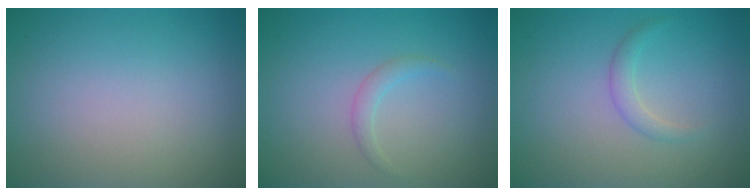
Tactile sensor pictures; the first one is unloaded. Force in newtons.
{"total": 1.1, "press": 1.1, "slide": 0.1}
{"total": 1.3, "press": 1.3, "slide": 0.1}